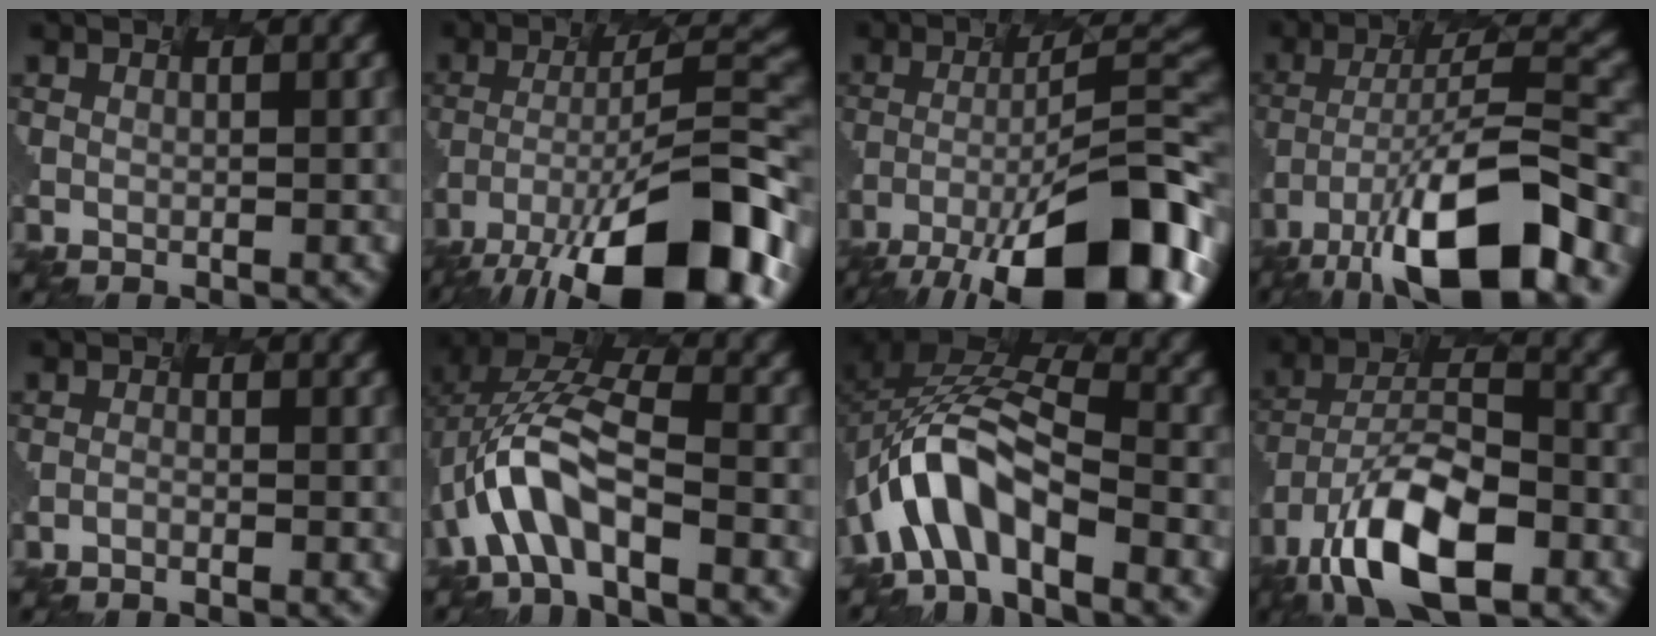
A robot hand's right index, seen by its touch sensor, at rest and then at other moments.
{"total": 15.9, "force": [-11.1, 3.9, 10.7], "torque": [-0.182, -0.004, -0.156]}
{"total": 15.1, "force": [-9.2, 3.7, 11.3], "torque": [-0.168, -0.005, -0.125]}
{"total": 13.1, "force": [-9.4, 2.7, 8.7], "torque": [-0.164, 0.002, -0.133]}
{"total": 1.2, "force": [-1.2, -0.2, 0.1], "torque": [0.007, -0.002, -0.013]}
{"total": 6.5, "force": [-3.8, 2.0, 4.9], "torque": [-0.132, 0.014, -0.046]}
{"total": 8.2, "force": [-5.7, 2.9, 5.1], "torque": [-0.122, 0.010, -0.076]}
{"total": 11.5, "force": [-8.5, 3.7, 6.8], "torque": [-0.149, -0.007, -0.128]}